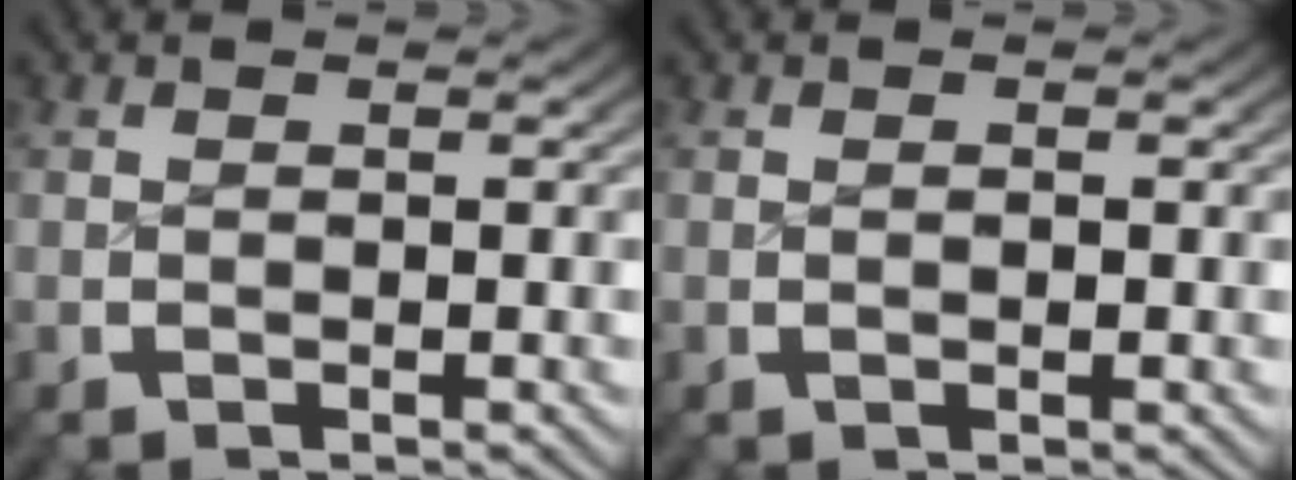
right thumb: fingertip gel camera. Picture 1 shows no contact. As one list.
[{"total": 0.6, "force": [-0.1, 0.4, 0.5], "torque": [-0.011, -0.005, -0.002]}]